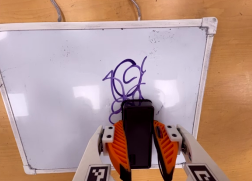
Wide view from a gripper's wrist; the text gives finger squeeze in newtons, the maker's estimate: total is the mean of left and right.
{"total": 8.4, "left": 6.4, "right": 10.4}